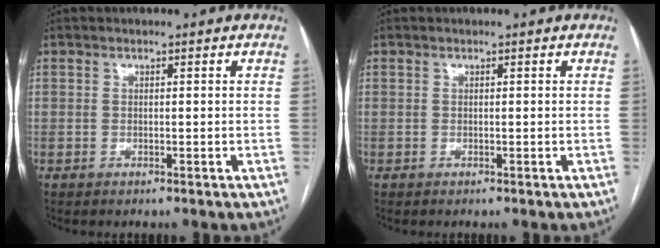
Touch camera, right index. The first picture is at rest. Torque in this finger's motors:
{"motor_torque": [0.00, 0.00, 0.00, 0.00]}